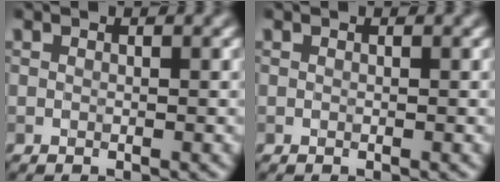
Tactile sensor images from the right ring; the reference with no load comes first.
{"total": 0.0}